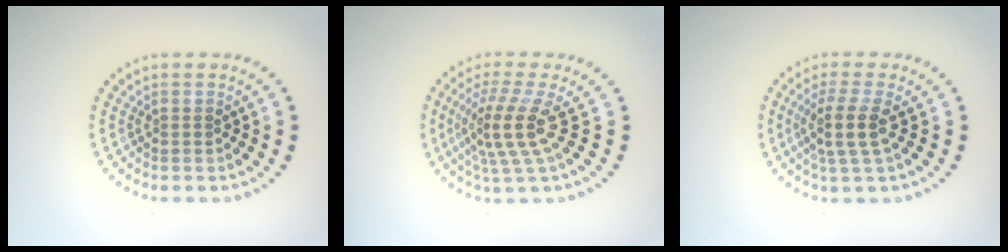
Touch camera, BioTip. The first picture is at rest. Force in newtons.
{"total": 4.2, "press": 3.0, "slide": 2.9}
{"total": 3.2, "press": 2.6, "slide": 1.9}